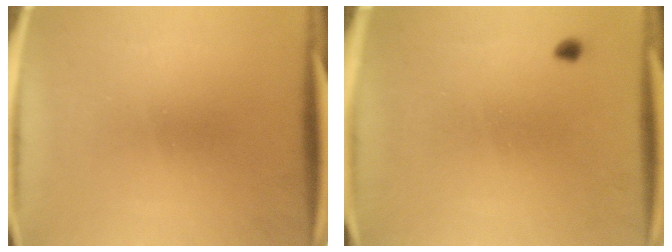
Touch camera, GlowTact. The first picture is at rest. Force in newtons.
{"total": 0.8}